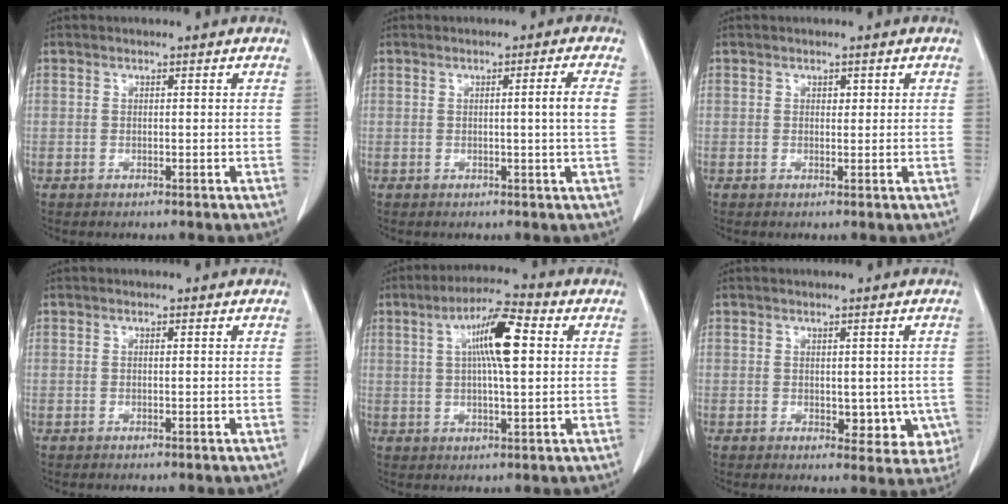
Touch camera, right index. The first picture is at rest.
{"total": 3.1, "force": [0.1, -0.9, 3.0], "torque": [-0.047, -0.003, 0.002]}
{"total": 0.9, "force": [0.4, 0.6, 0.5], "torque": [-0.004, 0.000, 0.004]}
{"total": 0.0}
{"total": 9.8, "force": [2.4, 1.5, 9.3], "torque": [-0.166, 0.016, 0.037]}
{"total": 6.4, "force": [-0.6, 4.0, 5.0], "torque": [-0.032, -0.006, 0.000]}